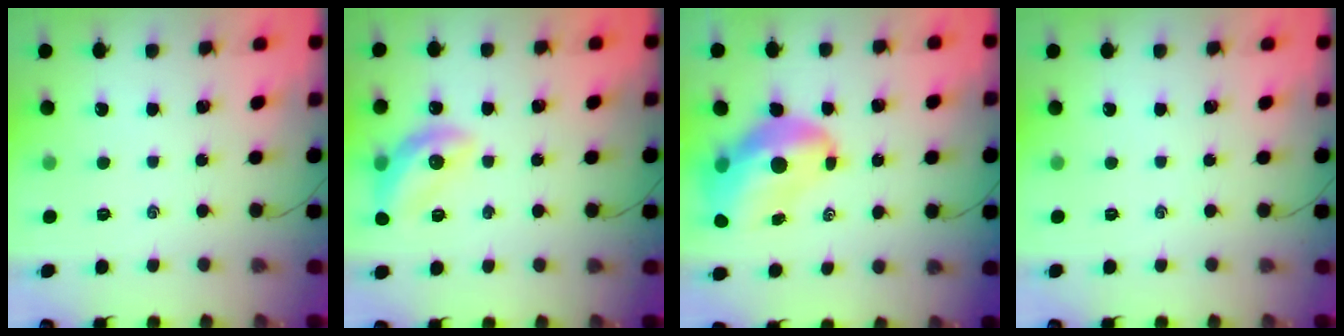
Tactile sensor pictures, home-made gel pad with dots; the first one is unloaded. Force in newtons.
{"total": 11.6, "press": 11.5, "slide": 1.5}
{"total": 13.8, "press": 13.3, "slide": 3.7}
{"total": 0.0}